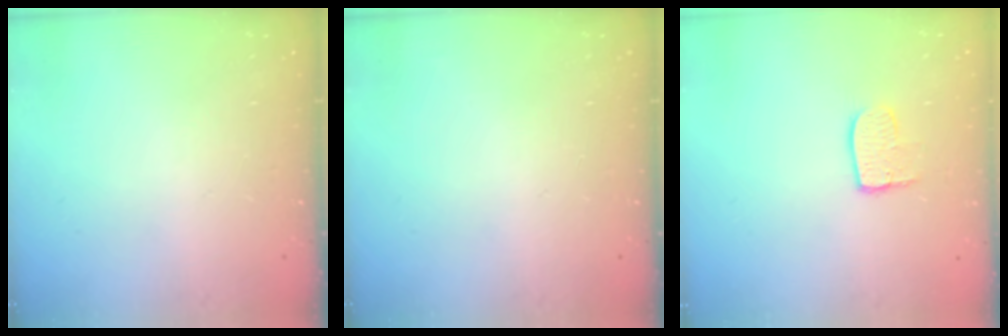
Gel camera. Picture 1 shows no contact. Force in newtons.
{"total": 0.0}
{"total": 6.9, "press": 6.9, "slide": 0.6}